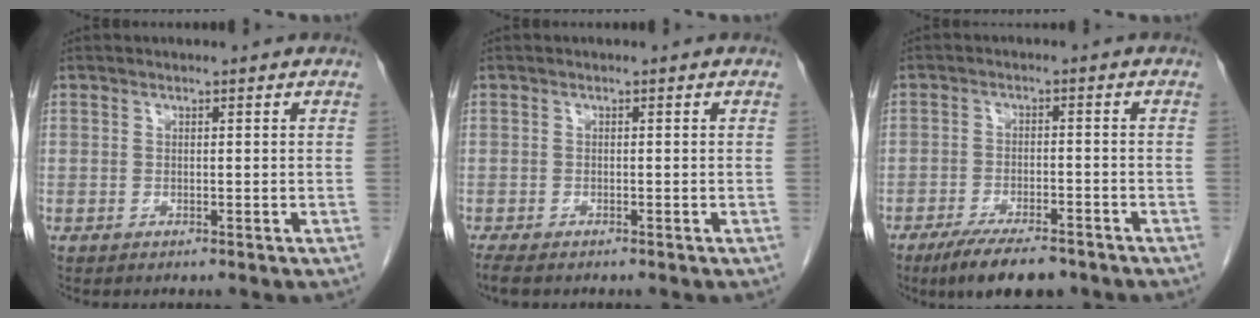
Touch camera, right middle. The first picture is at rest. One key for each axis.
{"total": 2.8, "fx": -2.2, "fy": 0.8, "fz": 1.5, "tx": -0.030, "ty": -0.010, "tz": -0.033}
{"total": 8.5, "fx": -6.5, "fy": 2.4, "fz": 5.0, "tx": -0.081, "ty": -0.014, "tz": -0.104}